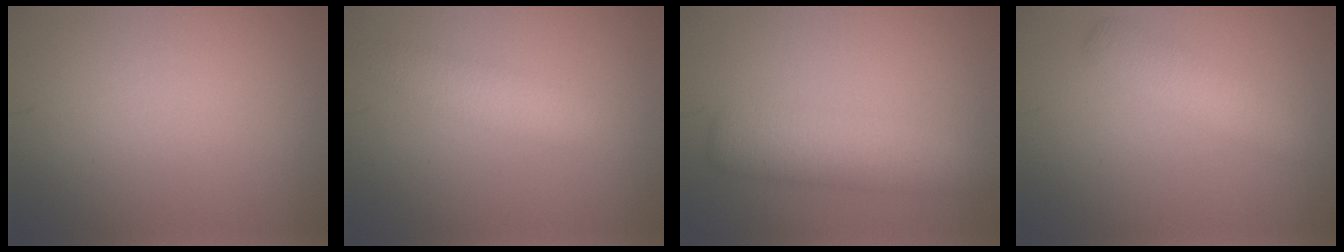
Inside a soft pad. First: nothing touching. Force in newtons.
{"total": 2.7, "press": 2.7, "slide": 0.1}
{"total": 4.5, "press": 4.5, "slide": 0.1}
{"total": 2.8, "press": 2.8, "slide": 0.1}